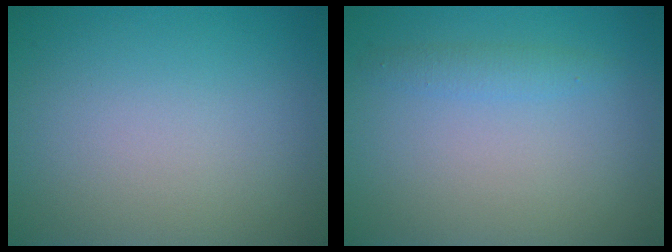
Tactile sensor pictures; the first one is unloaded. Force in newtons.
{"total": 1.3, "press": 1.3, "slide": 0.0}